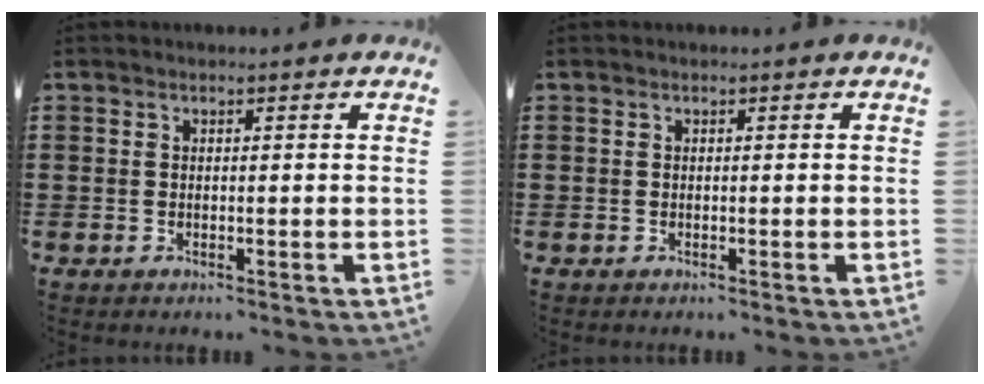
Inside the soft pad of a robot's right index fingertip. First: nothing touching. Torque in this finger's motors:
{"motor_torque": [-0.04, 0.06, 0.00, -0.01]}